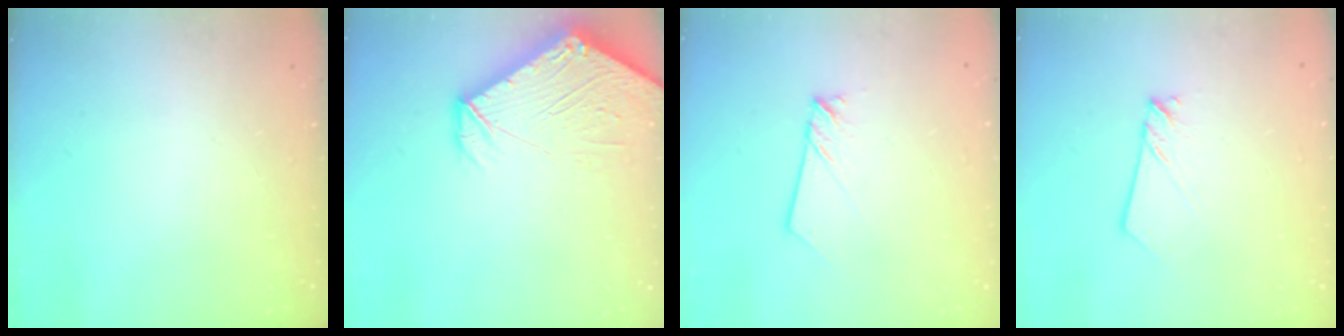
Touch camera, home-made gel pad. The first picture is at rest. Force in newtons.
{"total": 11.1, "press": 11.0, "slide": 1.2}
{"total": 2.0, "press": 2.0, "slide": 0.2}
{"total": 2.7, "press": 2.6, "slide": 0.3}